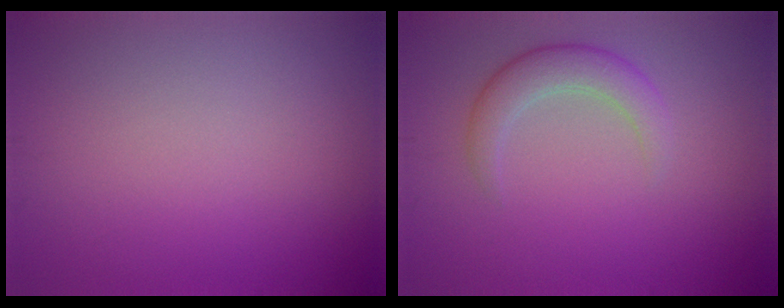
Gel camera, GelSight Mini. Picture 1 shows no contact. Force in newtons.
{"total": 2.9, "press": 2.9, "slide": 0.2}